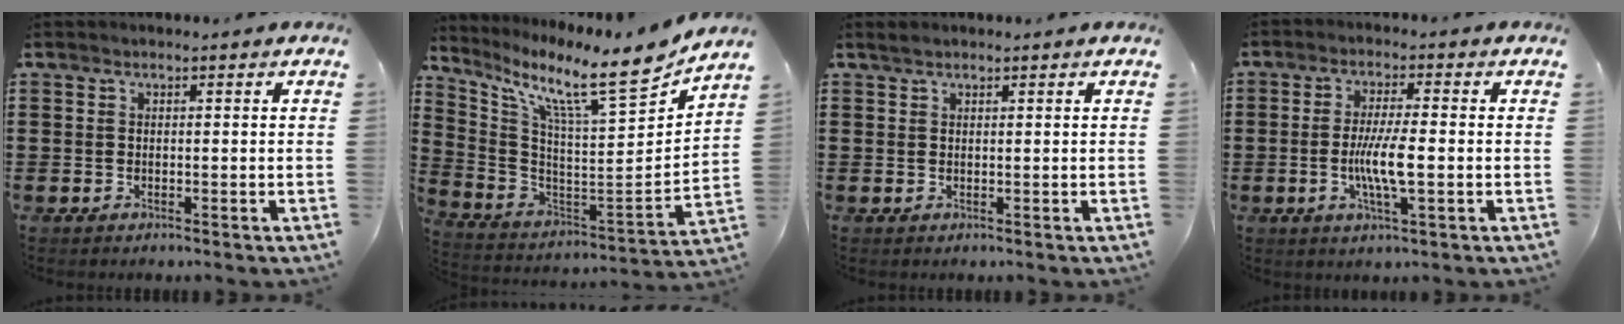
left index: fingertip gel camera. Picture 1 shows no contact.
{"total": 11.3, "force": [9.0, 0.8, 6.8], "torque": [-0.147, -0.078, 0.138]}
{"total": 0.9, "force": [0.8, 0.3, 0.3], "torque": [-0.008, 0.002, 0.015]}
{"total": 6.6, "force": [-0.9, 1.2, 6.4], "torque": [-0.132, -0.006, -0.024]}